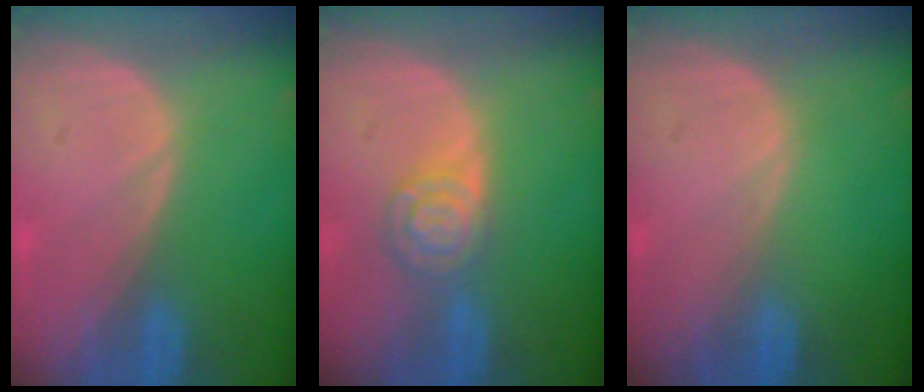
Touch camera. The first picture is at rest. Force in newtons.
{"total": 5.3, "press": 4.7, "slide": 2.4}
{"total": 0.0}